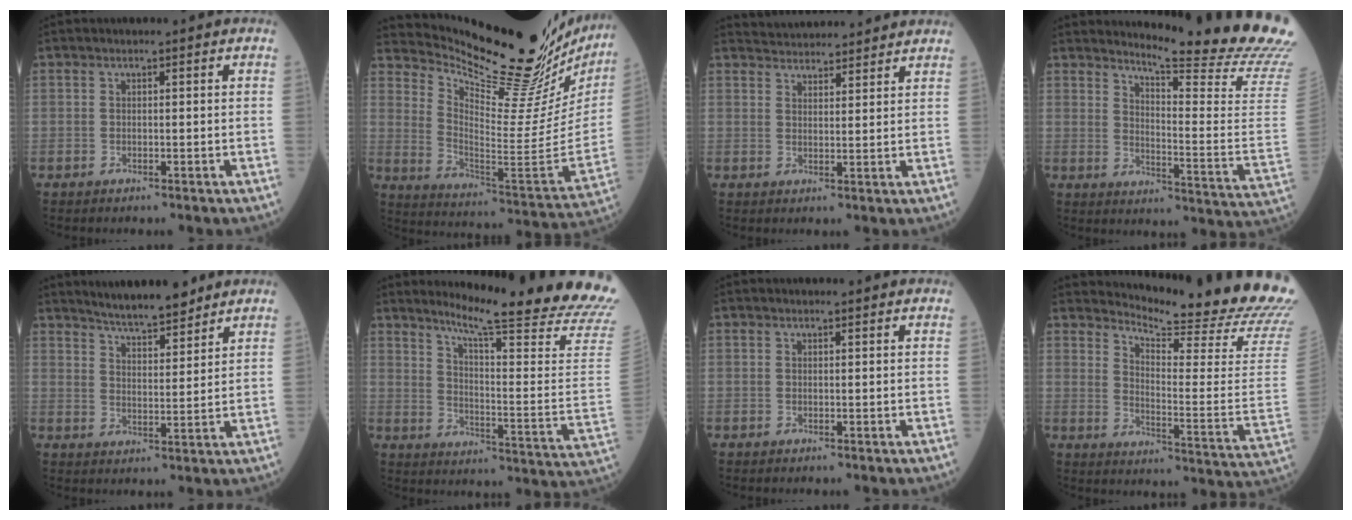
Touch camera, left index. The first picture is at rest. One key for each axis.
{"total": 28.9, "fx": 26.3, "fy": 3.8, "fz": 11.2, "tx": -0.185, "ty": -0.120, "tz": 0.352}
{"total": 9.8, "fx": 9.5, "fy": 1.4, "fz": 1.9, "tx": -0.029, "ty": 0.026, "tz": 0.129}
{"total": 22.0, "fx": 20.4, "fy": -1.7, "fz": 8.1, "tx": -0.126, "ty": -0.156, "tz": 0.240}
{"total": 9.6, "fx": 8.5, "fy": 1.3, "fz": 4.2, "tx": -0.067, "ty": 0.010, "tz": 0.138}
{"total": 25.1, "fx": 22.1, "fy": -1.8, "fz": 11.9, "tx": -0.179, "ty": -0.139, "tz": 0.272}
{"total": 1.4, "fx": 1.4, "fy": 0.1, "fz": 0.2, "tx": -0.012, "ty": 0.003, "tz": 0.014}
{"total": 21.5, "fx": 20.7, "fy": -0.9, "fz": 5.8, "tx": -0.107, "ty": -0.154, "tz": 0.248}